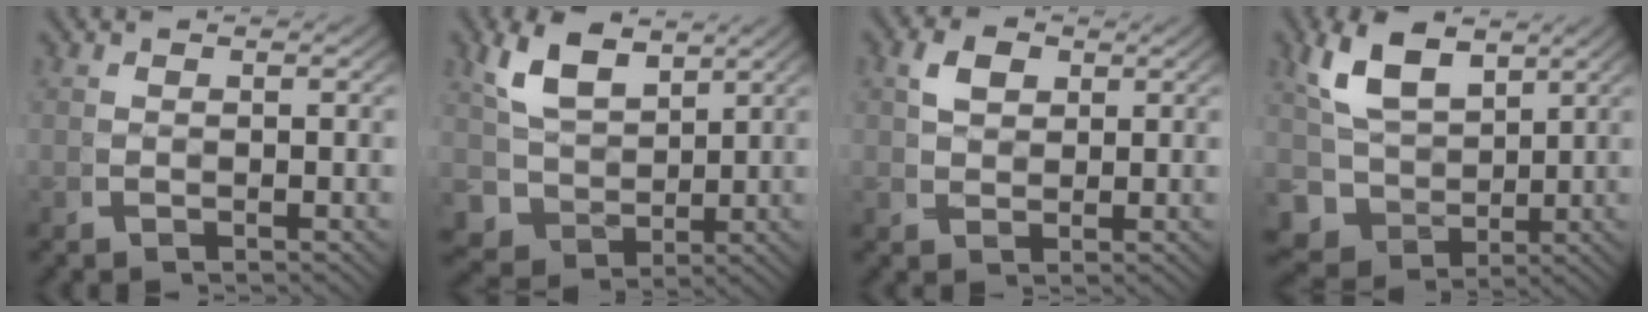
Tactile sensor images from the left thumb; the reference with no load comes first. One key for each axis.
{"total": 6.3, "fx": 1.1, "fy": 5.3, "fz": 3.2, "tx": -0.091, "ty": -0.037, "tz": 0.039}
{"total": 1.6, "fx": 1.1, "fy": 1.2, "fz": 0.3, "tx": -0.003, "ty": -0.002, "tz": 0.024}
{"total": 8.5, "fx": -0.1, "fy": 7.3, "fz": 4.3, "tx": -0.116, "ty": -0.051, "tz": 0.023}